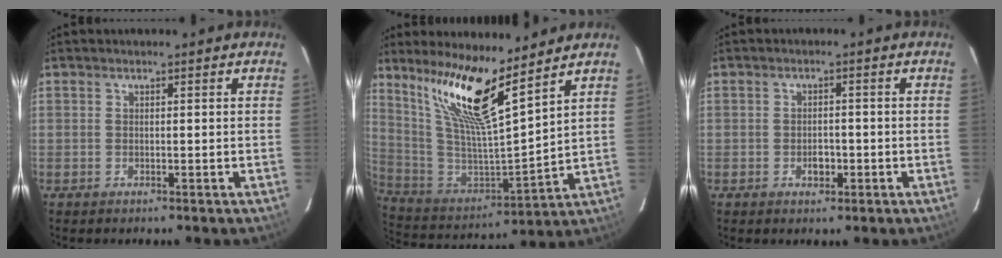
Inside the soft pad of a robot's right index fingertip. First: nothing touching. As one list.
[{"total": 17.2, "force": [12.1, 1.5, 12.1], "torque": [-0.219, -0.008, 0.235]}, {"total": 2.4, "force": [-0.9, 1.7, 1.4], "torque": [-0.025, 0.005, -0.013]}]